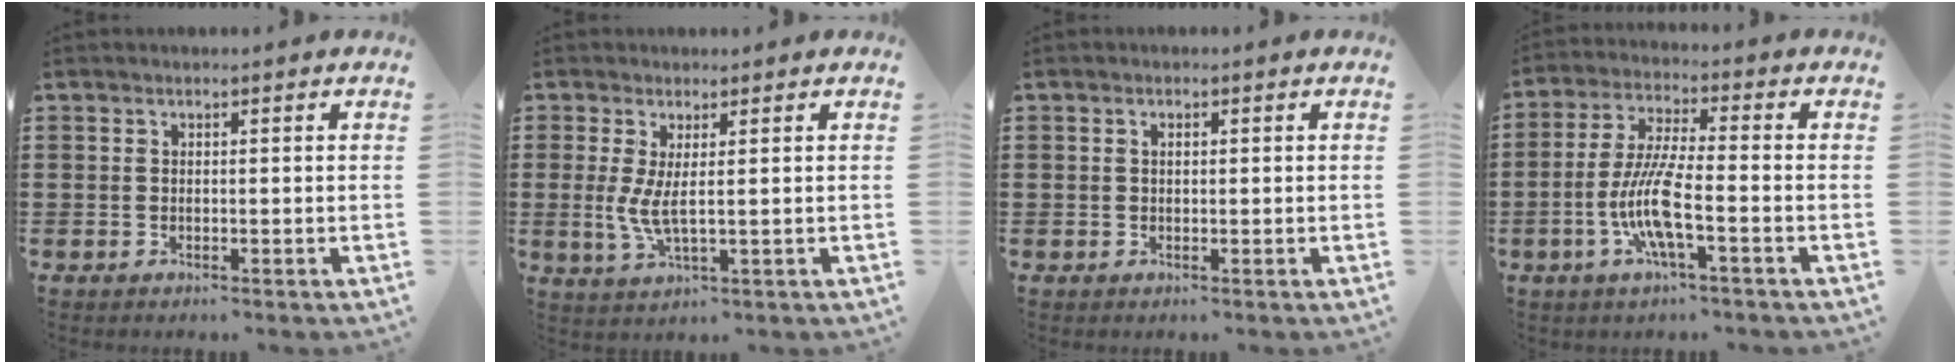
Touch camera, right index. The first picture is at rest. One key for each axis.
{"total": 3.8, "fx": 0.6, "fy": 0.6, "fz": 3.7, "tx": -0.095, "ty": -0.013, "tz": 0.005}
{"total": 0.9, "fx": 0.1, "fy": 0.4, "fz": 0.8, "tx": -0.016, "ty": 0.003, "tz": 0.001}
{"total": 9.1, "fx": -3.1, "fy": 1.5, "fz": 8.4, "tx": -0.186, "ty": -0.016, "tz": -0.067}